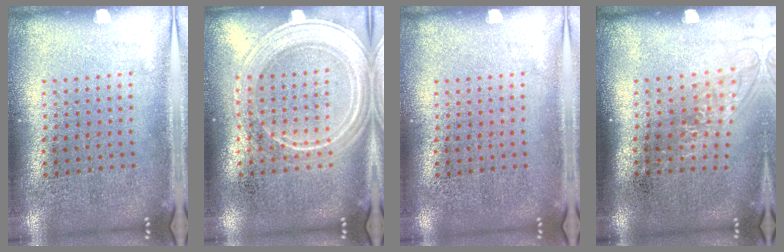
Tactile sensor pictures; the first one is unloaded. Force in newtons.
{"total": 2.0, "press": 2.0, "slide": 0.3}
{"total": 0.0}
{"total": 1.2, "press": 1.0, "slide": 0.7}